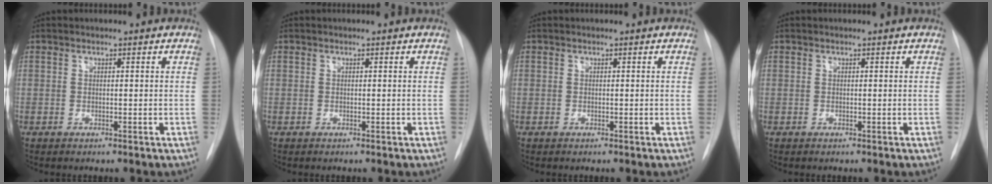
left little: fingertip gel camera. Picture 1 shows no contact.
{"total": 0.0}
{"total": 0.0}
{"total": 0.0}